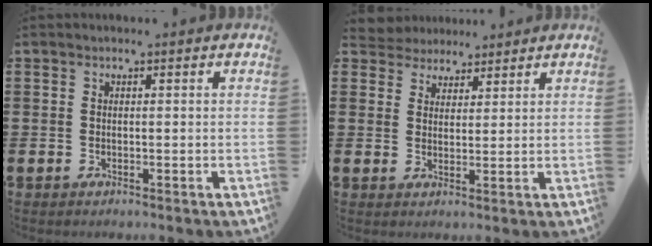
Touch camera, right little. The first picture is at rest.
{"total": 3.5, "force": [3.1, 1.4, -0.7], "torque": [0.005, -0.009, 0.057]}